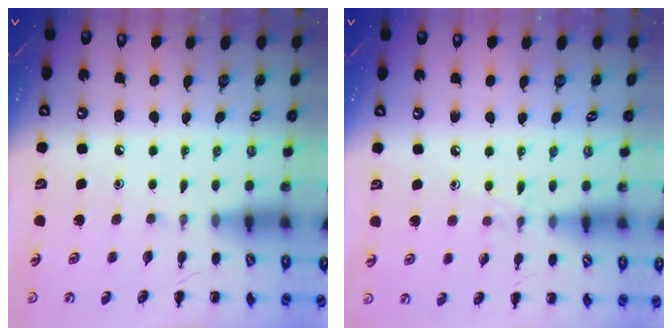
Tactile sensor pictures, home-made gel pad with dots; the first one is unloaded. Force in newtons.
{"total": 6.3, "press": 6.0, "slide": 1.9}